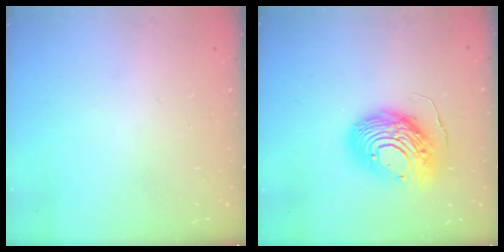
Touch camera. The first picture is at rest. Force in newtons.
{"total": 14.3, "press": 14.3, "slide": 1.4}